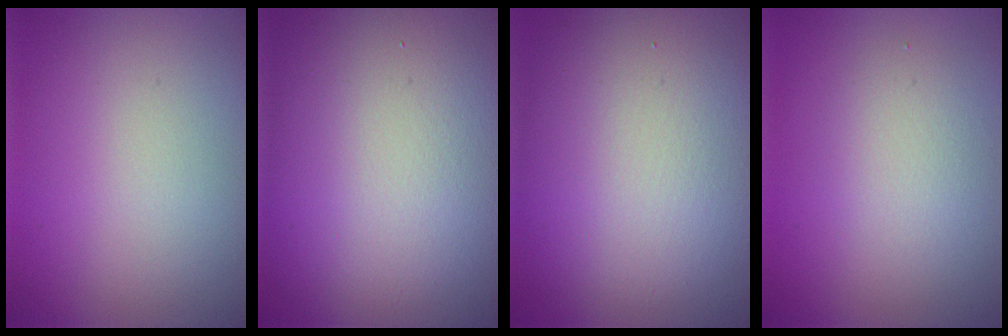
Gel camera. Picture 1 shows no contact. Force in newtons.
{"total": 19.7, "press": 19.7, "slide": 1.2}
{"total": 14.9, "press": 14.9, "slide": 1.1}
{"total": 2.4, "press": 2.4, "slide": 0.4}